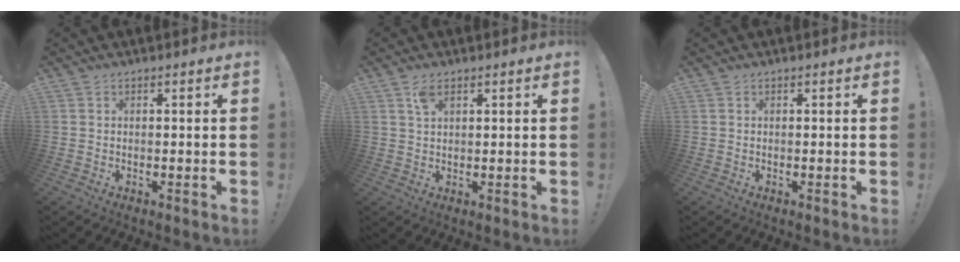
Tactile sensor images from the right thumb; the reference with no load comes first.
{"total": 3.4, "force": [1.8, 1.6, 2.4], "torque": [-0.042, -0.002, 0.031]}
{"total": 0.0}